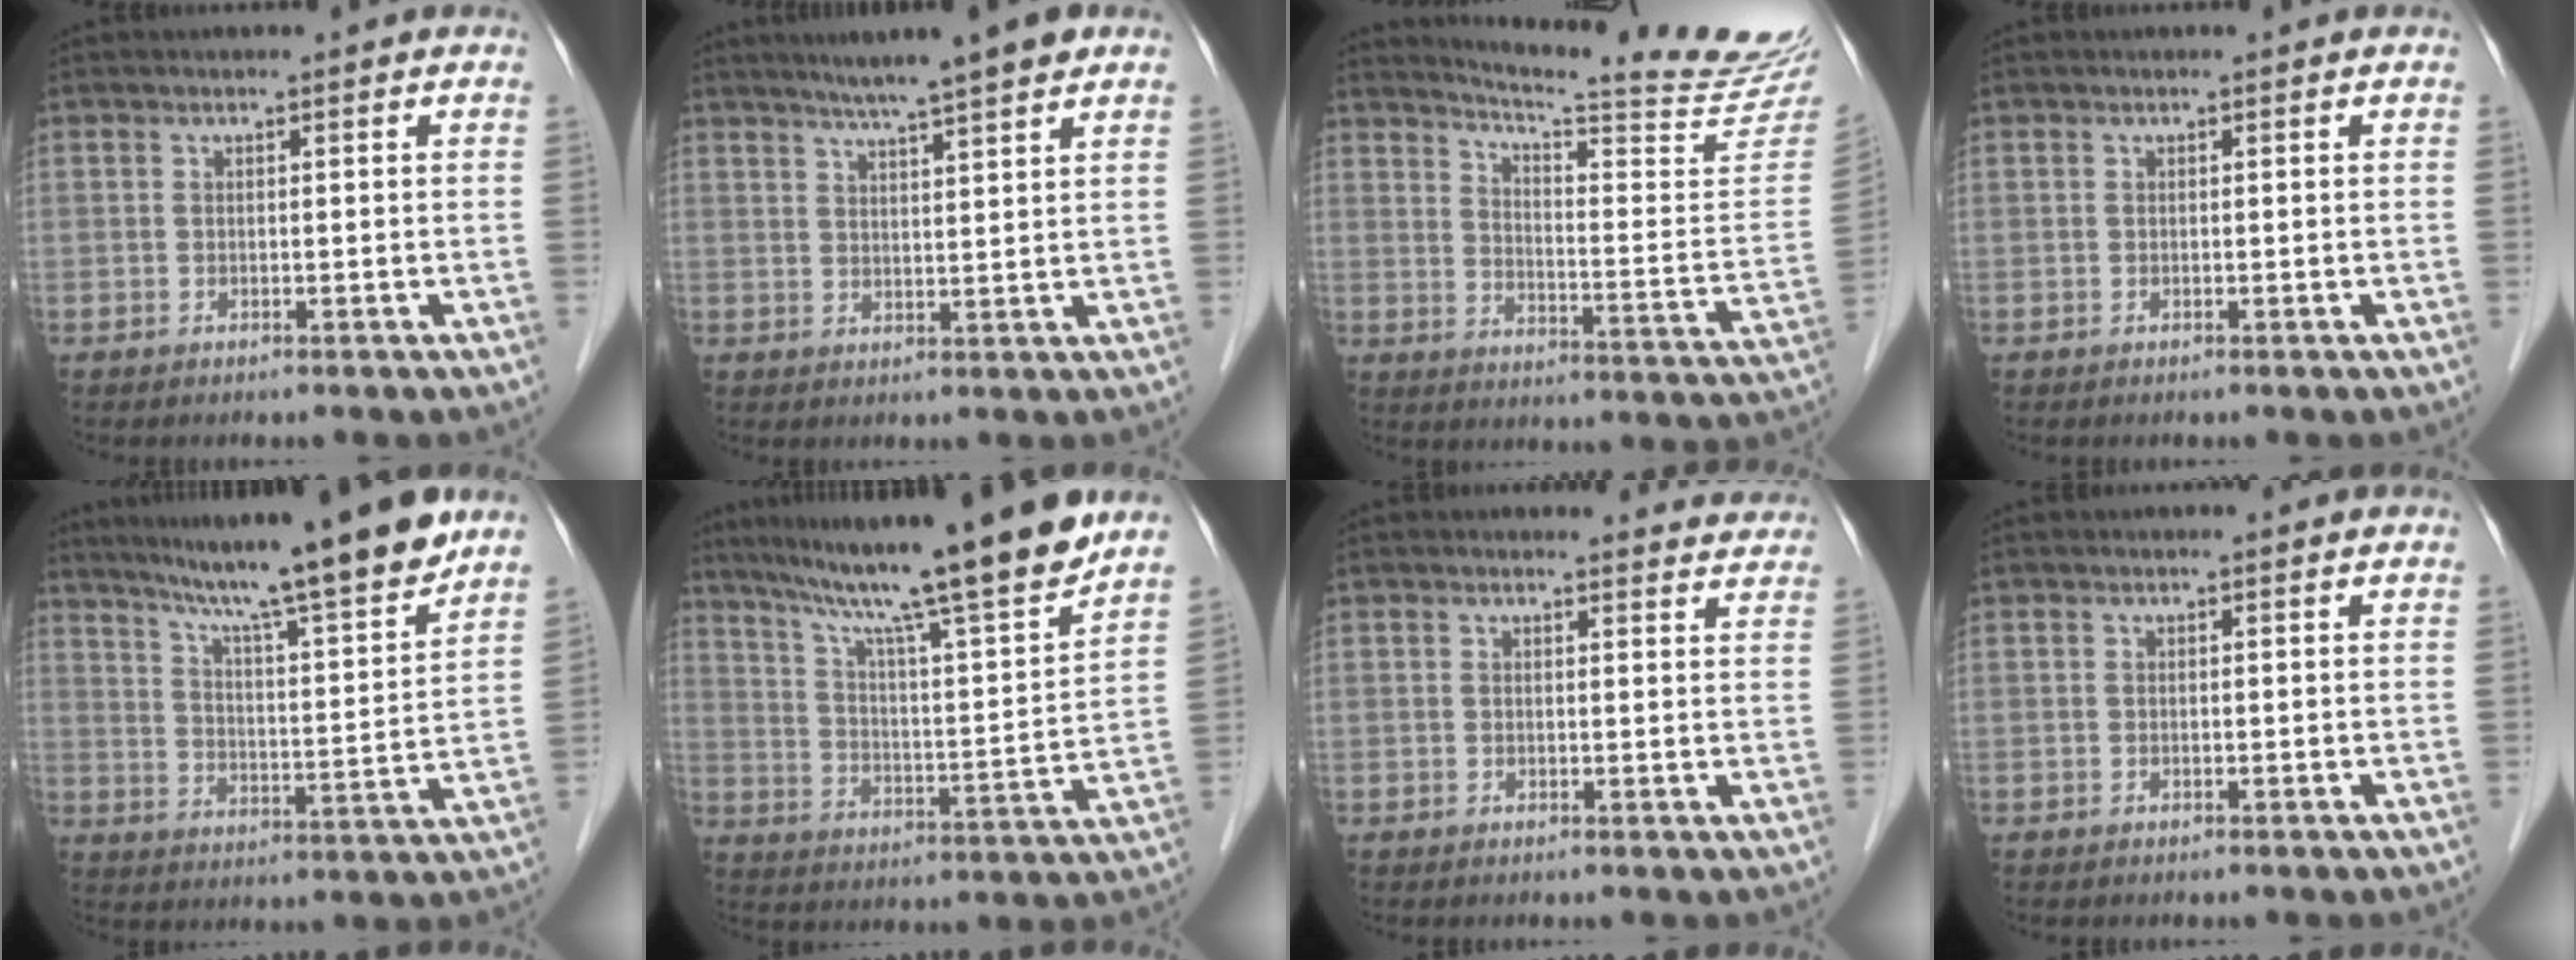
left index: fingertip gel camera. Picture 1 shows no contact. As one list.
[{"total": 8.7, "force": [6.9, -0.2, 5.3], "torque": [-0.081, 0.017, 0.096]}, {"total": 22.8, "force": [21.4, -0.4, 7.6], "torque": [-0.119, -0.118, 0.267]}, {"total": 0.0}, {"total": 16.6, "force": [14.0, -0.6, 8.9], "torque": [-0.139, -0.008, 0.211]}, {"total": 20.0, "force": [16.6, -0.8, 11.2], "torque": [-0.182, -0.009, 0.258]}, {"total": 3.8, "force": [3.8, 0.7, -0.1], "torque": [0.002, -0.010, 0.023]}, {"total": 0.0}]